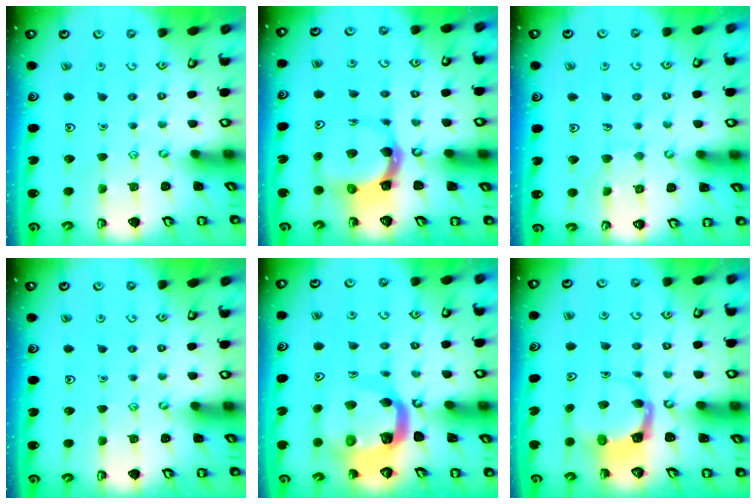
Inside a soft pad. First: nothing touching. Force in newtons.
{"total": 4.7, "press": 4.7, "slide": 0.7}
{"total": 6.4, "press": 6.4, "slide": 0.5}
{"total": 0.0}
{"total": 10.7, "press": 10.6, "slide": 1.3}
{"total": 3.8, "press": 3.8, "slide": 0.3}